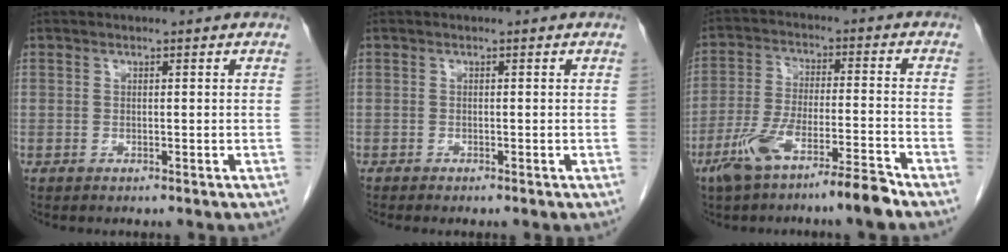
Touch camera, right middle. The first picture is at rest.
{"total": 0.9, "force": [-0.7, 0.1, 0.5], "torque": [-0.010, -0.001, -0.009]}
{"total": 9.9, "force": [-7.0, 0.5, 7.0], "torque": [-0.137, -0.004, -0.131]}